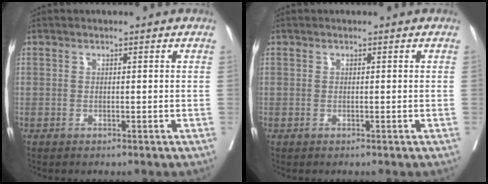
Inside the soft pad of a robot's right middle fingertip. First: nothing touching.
{"total": 0.0}